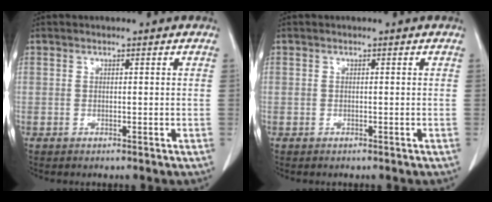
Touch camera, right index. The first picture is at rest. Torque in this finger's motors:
{"motor_torque": [-0.09, 0.07, 0.01, 0.00]}